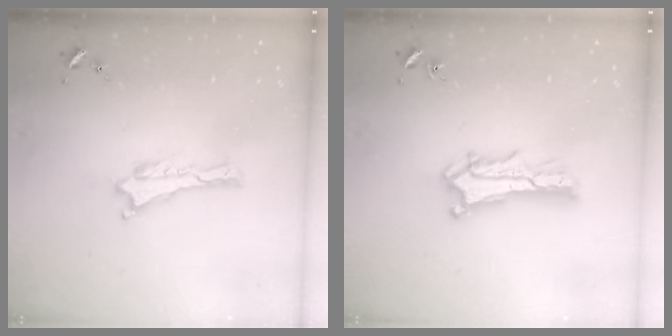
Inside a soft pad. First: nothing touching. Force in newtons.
{"total": 4.6, "press": 4.6, "slide": 0.4}